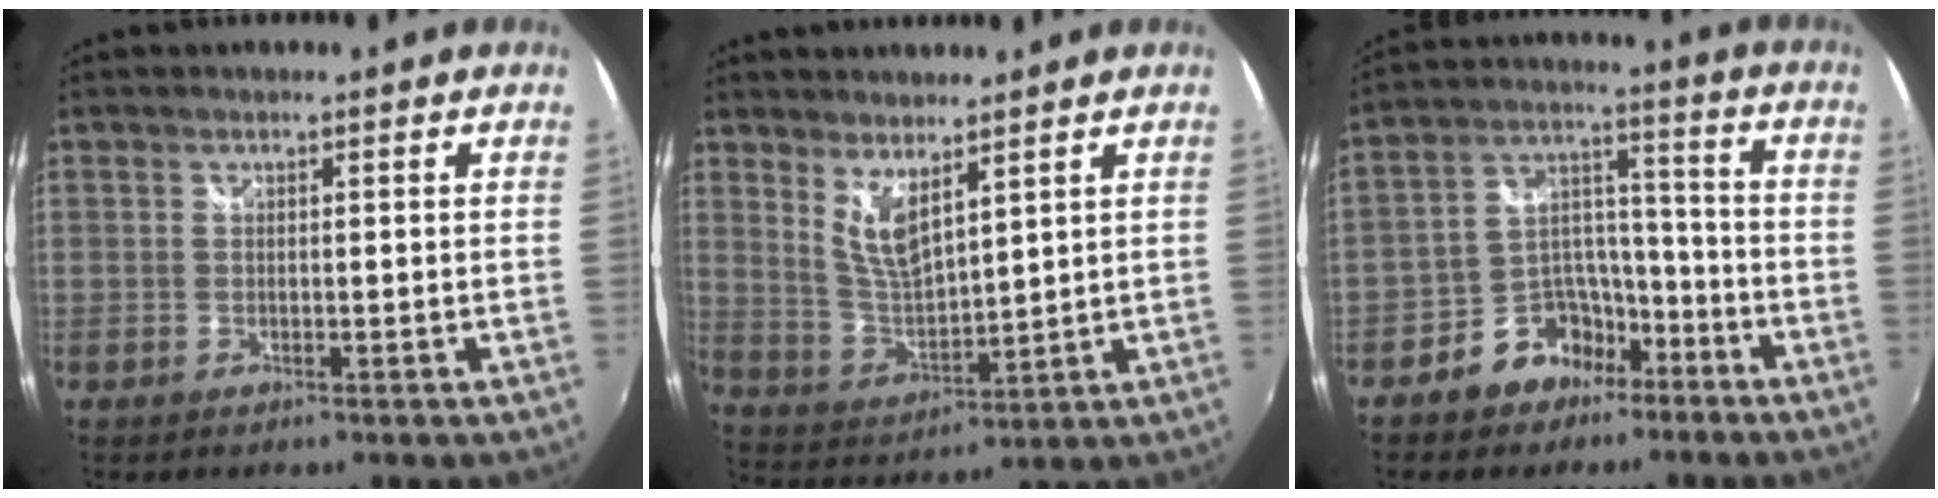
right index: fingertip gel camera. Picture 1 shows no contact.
{"total": 7.1, "force": [4.5, 2.1, 5.0], "torque": [-0.095, -0.014, 0.095]}
{"total": 10.4, "force": [-6.9, 7.0, 3.3], "torque": [-0.061, 0.045, -0.106]}